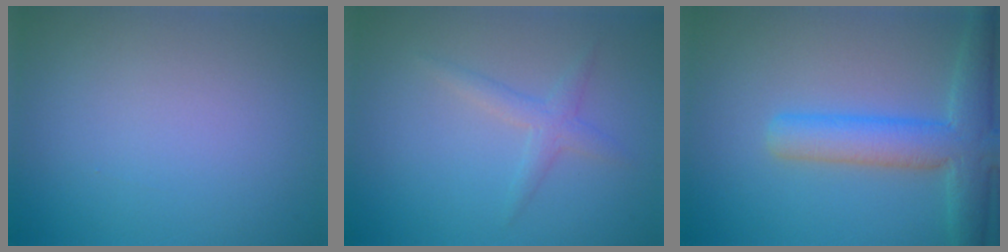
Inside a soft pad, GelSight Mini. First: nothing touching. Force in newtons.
{"total": 1.8, "press": 1.8, "slide": 0.1}
{"total": 5.8, "press": 5.8, "slide": 0.3}